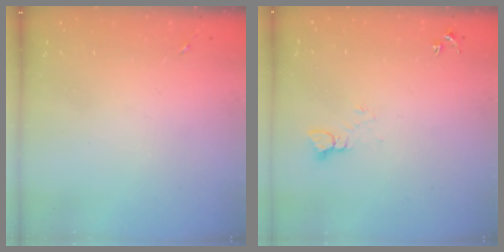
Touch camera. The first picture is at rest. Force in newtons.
{"total": 3.7, "press": 3.7, "slide": 0.1}